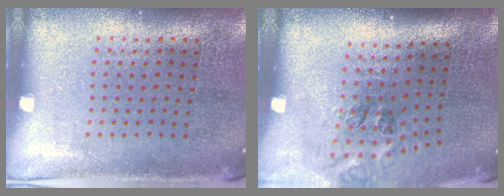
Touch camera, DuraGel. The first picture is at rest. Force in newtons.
{"total": 1.5, "press": 1.0, "slide": 1.0}